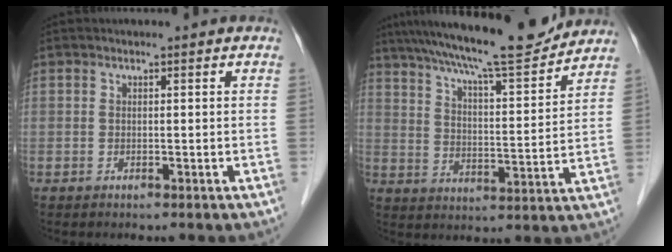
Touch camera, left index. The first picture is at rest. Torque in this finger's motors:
{"motor_torque": [0.75, -0.80, 0.54, 0.13]}